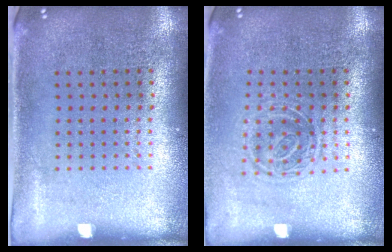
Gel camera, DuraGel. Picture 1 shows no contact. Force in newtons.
{"total": 1.3, "press": 1.1, "slide": 0.7}